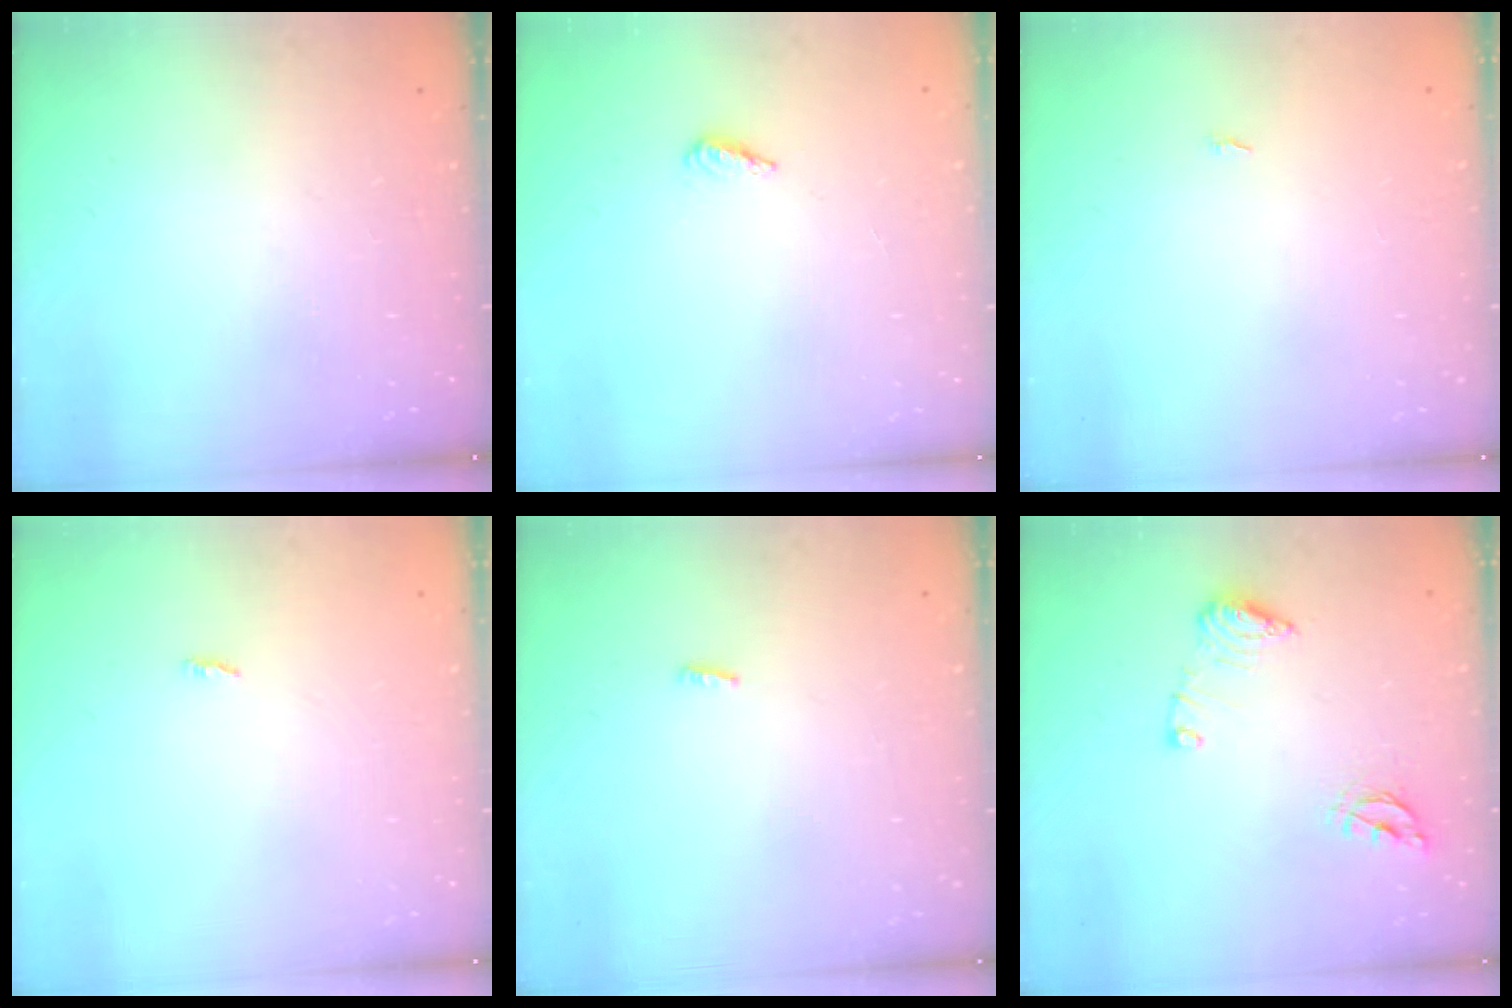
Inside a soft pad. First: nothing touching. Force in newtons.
{"total": 2.3, "press": 2.2, "slide": 0.8}
{"total": 4.0, "press": 1.3, "slide": 3.7}
{"total": 1.8, "press": 1.8, "slide": 0.2}
{"total": 2.3, "press": 2.1, "slide": 0.8}
{"total": 10.0, "press": 9.9, "slide": 1.0}